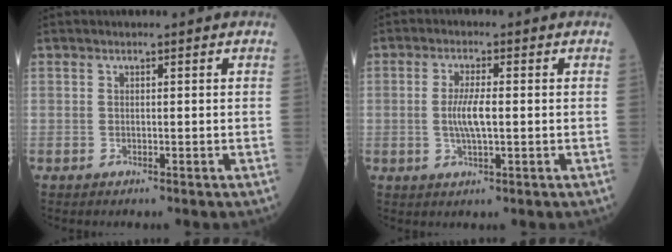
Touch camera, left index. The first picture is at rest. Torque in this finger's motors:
{"motor_torque": [0.62, 0.07, 0.15, 0.09]}